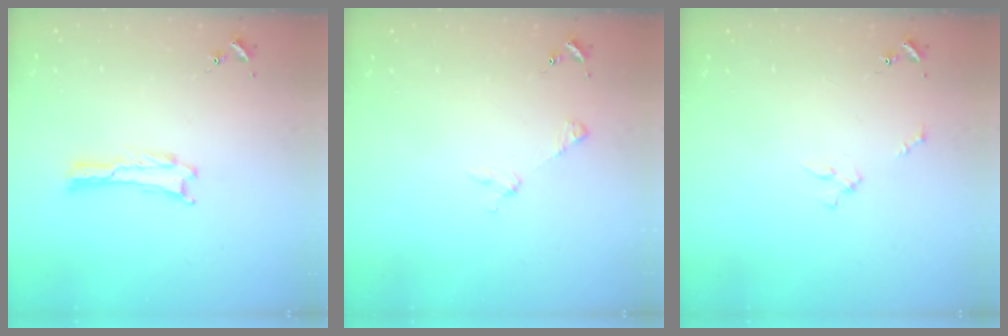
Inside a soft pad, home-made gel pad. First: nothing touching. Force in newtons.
{"total": 2.9, "press": 2.9, "slide": 0.3}
{"total": 2.0, "press": 2.0, "slide": 0.2}